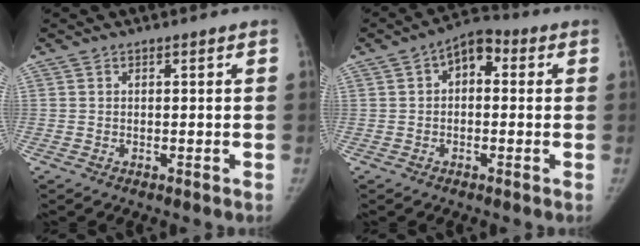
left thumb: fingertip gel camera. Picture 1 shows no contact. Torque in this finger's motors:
{"motor_torque": [-0.30, 0.40, -0.38, 0.29, 0.04]}